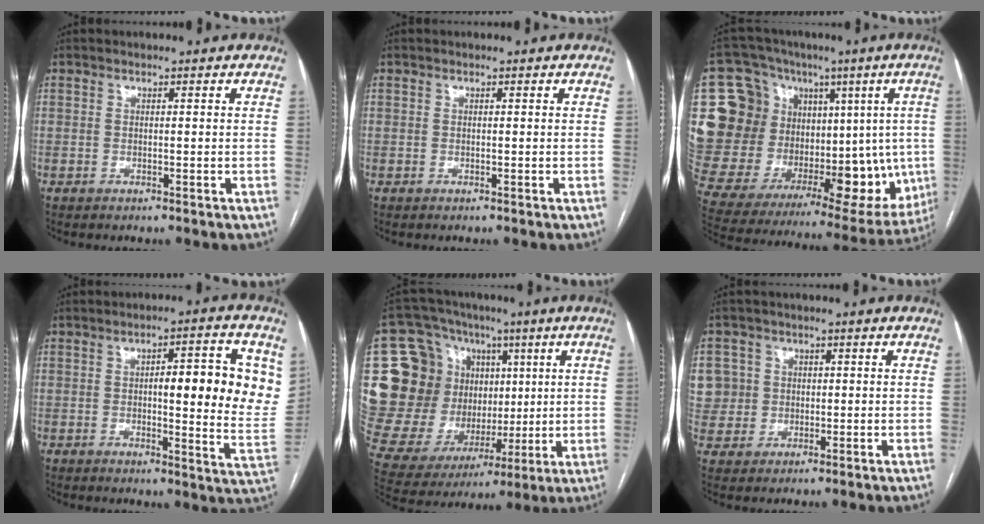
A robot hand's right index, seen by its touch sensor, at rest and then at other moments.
{"total": 0.0}
{"total": 32.2, "force": [1.9, 20.5, 24.7], "torque": [-0.416, 0.092, 0.062]}
{"total": 14.3, "force": [3.1, 3.0, 13.7], "torque": [-0.163, 0.006, 0.035]}
{"total": 27.0, "force": [5.0, 21.7, 15.2], "torque": [-0.320, 0.080, 0.116]}
{"total": 8.7, "force": [1.8, 8.5, 1.0], "torque": [-0.040, 0.034, 0.051]}